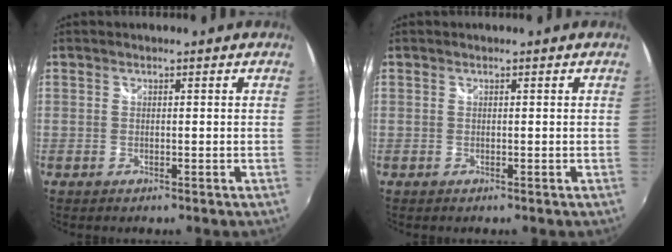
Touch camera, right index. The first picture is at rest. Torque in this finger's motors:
{"motor_torque": [0.00, 0.00, 0.00, 0.01]}